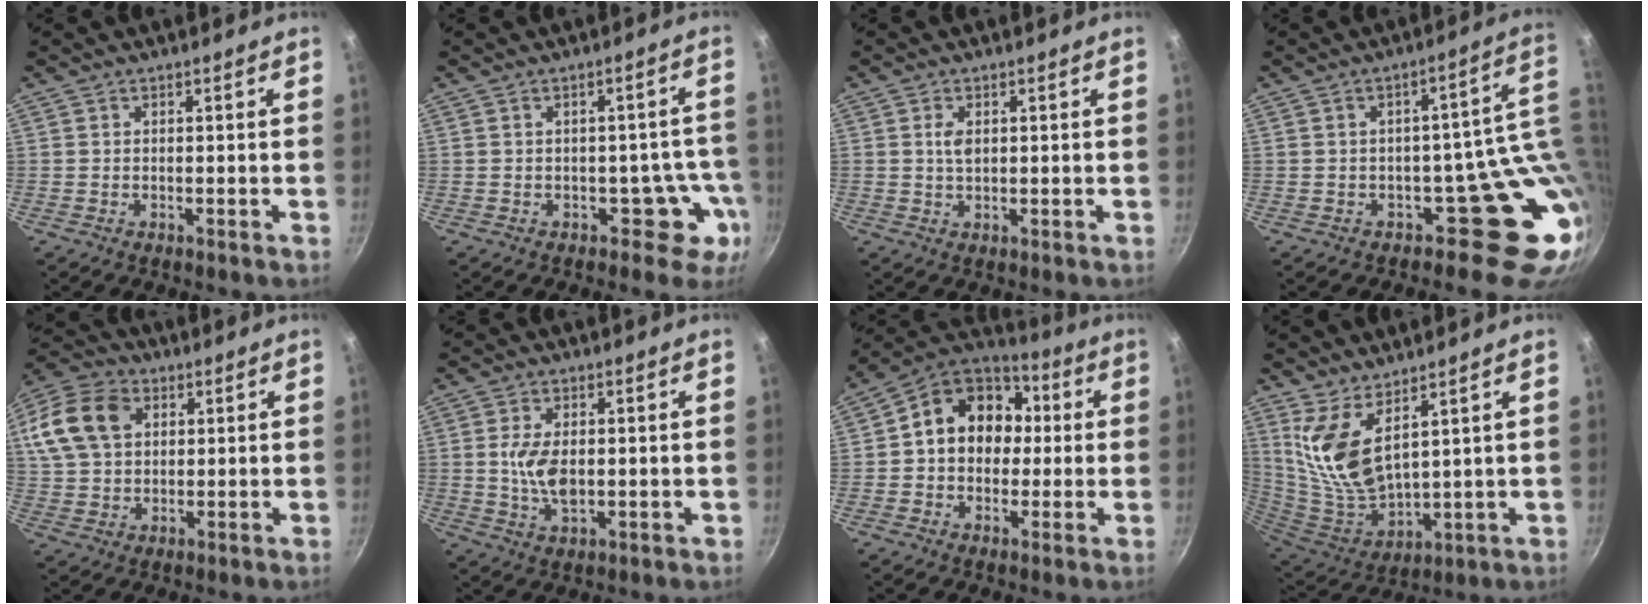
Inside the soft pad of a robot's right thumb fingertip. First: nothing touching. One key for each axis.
{"total": 6.0, "fx": -2.2, "fy": 4.5, "fz": 3.3, "tx": 0.023, "ty": 0.039, "tz": -0.016}
{"total": 3.8, "fx": 0.5, "fy": 2.4, "fz": 2.9, "tx": -0.045, "ty": 0.002, "tz": 0.007}
{"total": 9.8, "fx": 0.7, "fy": 7.5, "fz": 6.3, "tx": 0.002, "ty": 0.014, "tz": 0.014}
{"total": 18.4, "fx": 5.2, "fy": 13.7, "fz": 11.2, "tx": -0.234, "ty": 0.025, "tz": 0.088}
{"total": 7.1, "fx": 0.2, "fy": 3.9, "fz": 5.9, "tx": -0.114, "ty": -0.008, "tz": 0.005}
{"total": 15.7, "fx": 1.6, "fy": 12.7, "fz": 9.1, "tx": -0.105, "ty": 0.038, "tz": 0.009}
{"total": 11.9, "fx": 6.6, "fy": 5.0, "fz": 8.6, "tx": -0.158, "ty": -0.075, "tz": 0.149}